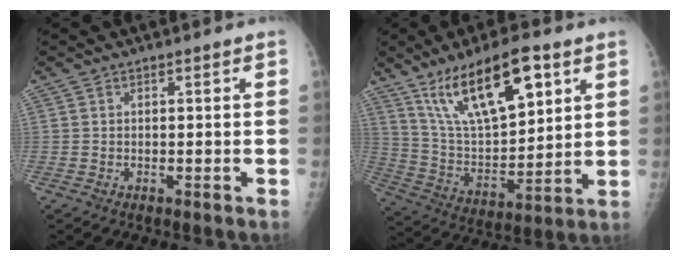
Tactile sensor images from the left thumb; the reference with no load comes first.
{"total": 19.0, "force": [10.4, 7.4, 14.1], "torque": [-0.205, -0.040, 0.199]}